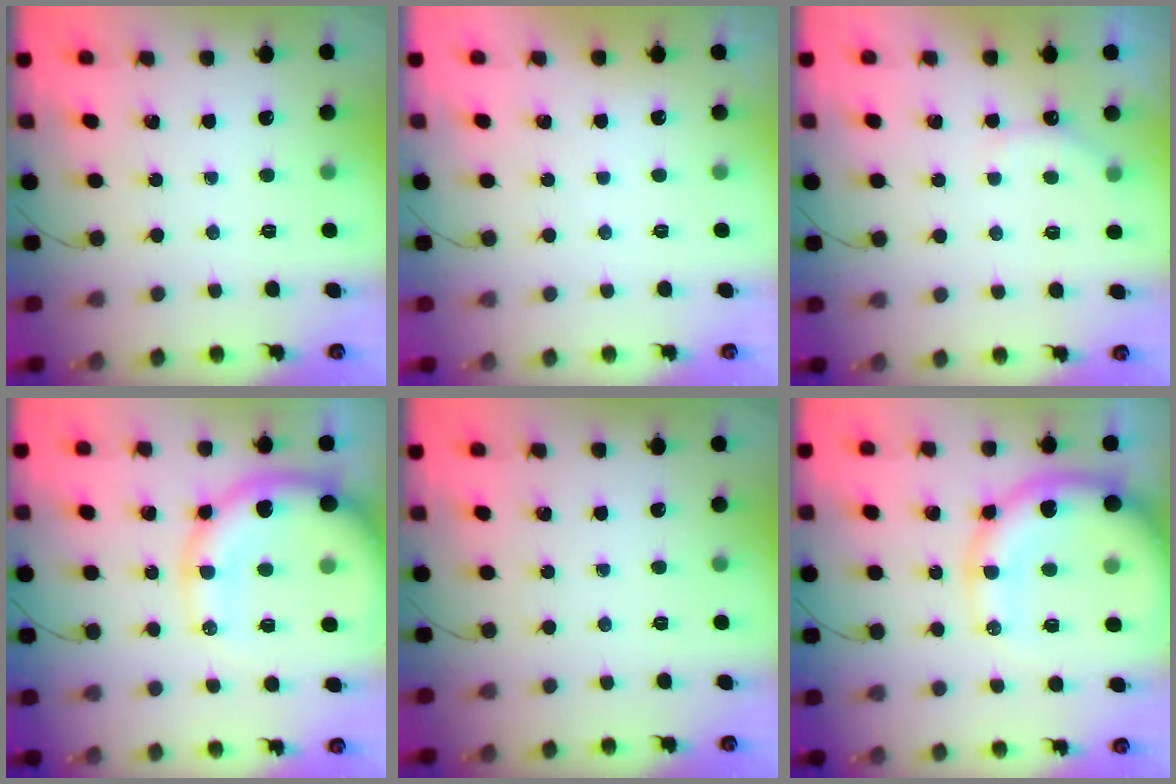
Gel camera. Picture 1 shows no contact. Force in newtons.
{"total": 2.8, "press": 2.8, "slide": 0.1}
{"total": 4.7, "press": 4.6, "slide": 0.9}
{"total": 17.9, "press": 17.5, "slide": 3.8}
{"total": 0.0}
{"total": 17.9, "press": 17.5, "slide": 3.8}